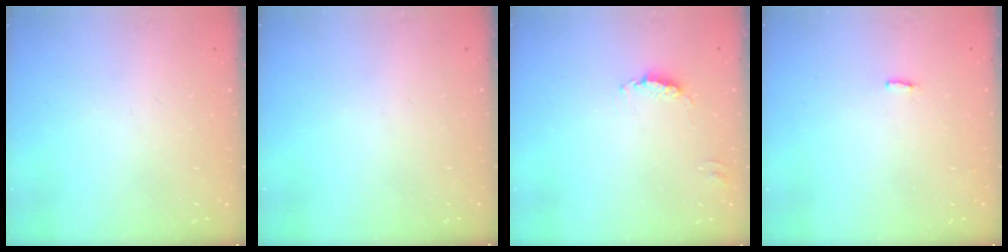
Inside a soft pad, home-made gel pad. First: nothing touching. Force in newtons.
{"total": 0.0}
{"total": 0.8, "press": 0.8, "slide": 0.1}
{"total": 3.0, "press": 2.9, "slide": 0.5}